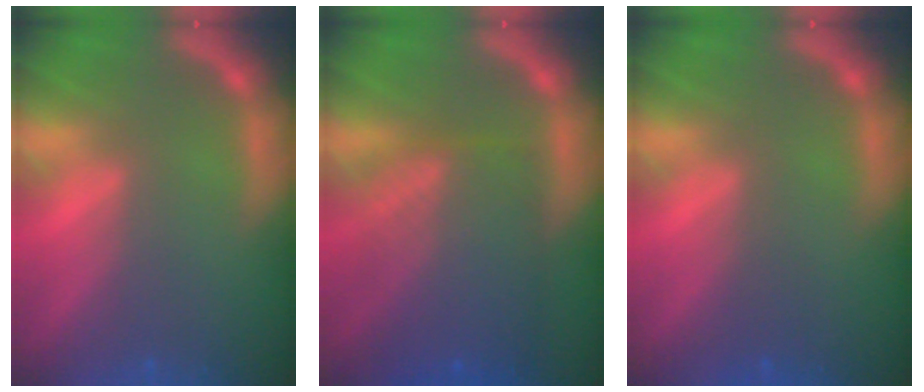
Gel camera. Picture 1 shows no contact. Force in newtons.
{"total": 8.5}
{"total": 1.0}